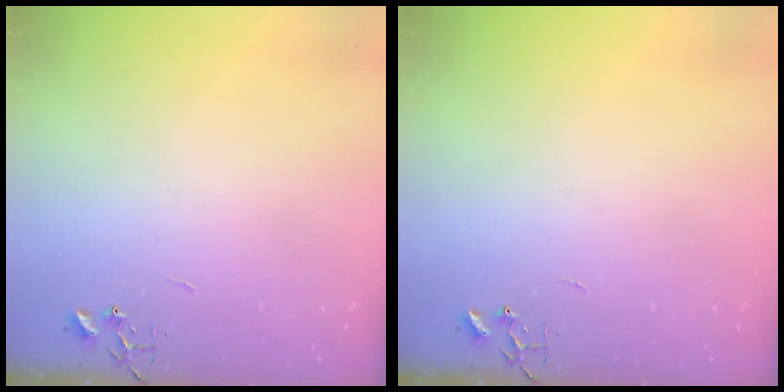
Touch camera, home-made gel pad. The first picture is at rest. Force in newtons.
{"total": 0.0}